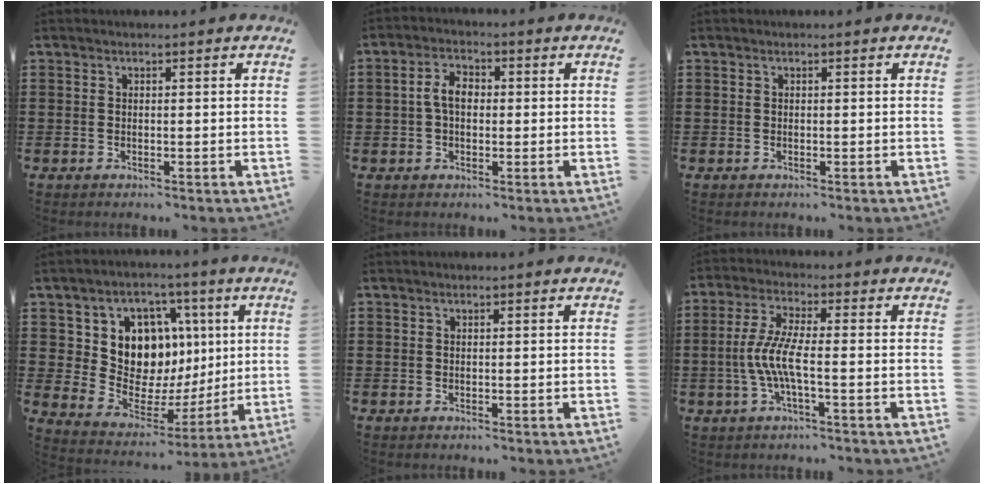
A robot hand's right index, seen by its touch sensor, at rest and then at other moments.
{"total": 4.4, "force": [0.1, 2.6, 3.5], "torque": [-0.080, 0.007, -0.002]}
{"total": 0.0}
{"total": 11.4, "force": [4.0, 9.2, 5.4], "torque": [-0.121, -0.025, 0.083]}
{"total": 0.0}
{"total": 6.4, "force": [-1.6, 1.1, 6.1], "torque": [-0.151, -0.019, -0.040]}